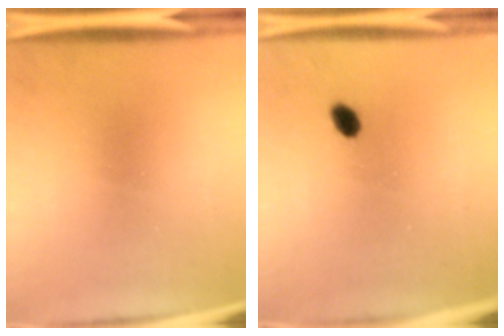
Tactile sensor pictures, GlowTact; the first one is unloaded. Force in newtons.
{"total": 2.4}